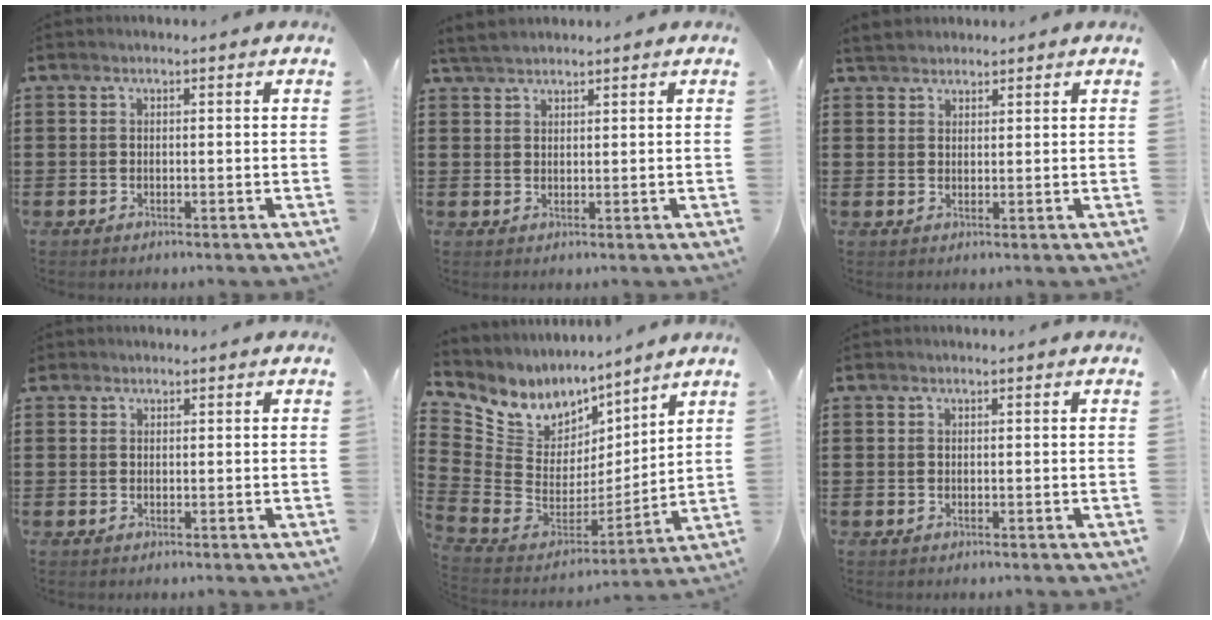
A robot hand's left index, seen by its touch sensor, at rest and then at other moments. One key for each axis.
{"total": 2.5, "fx": 2.4, "fy": 0.5, "fz": 0.7, "tx": -0.019, "ty": 0.004, "tz": 0.046}
{"total": 2.0, "fx": 1.9, "fy": 0.7, "fz": -0.1, "tx": -0.004, "ty": 0.007, "tz": 0.038}
{"total": 0.6, "fx": 0.5, "fy": 0.4, "fz": 0.0, "tx": -0.002, "ty": 0.003, "tz": 0.009}
{"total": 6.8, "fx": 5.1, "fy": 4.5, "fz": 0.8, "tx": -0.068, "ty": -0.051, "tz": 0.095}
{"total": 0.0}